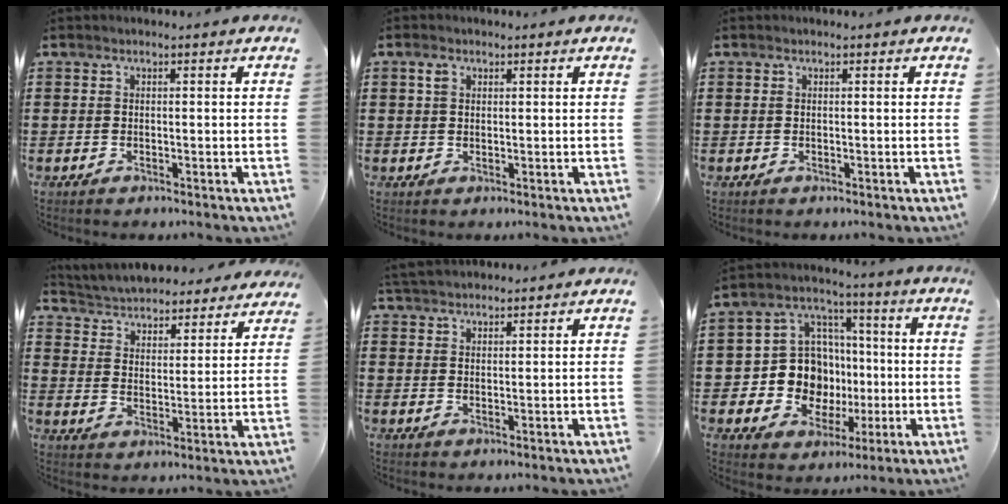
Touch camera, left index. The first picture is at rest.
{"total": 1.7, "force": [0.8, 1.0, 1.1], "torque": [-0.024, 0.007, 0.014]}
{"total": 0.0}
{"total": 4.2, "force": [4.1, 0.2, 0.0], "torque": [-0.023, -0.034, 0.066]}
{"total": 2.9, "force": [2.8, 0.5, 0.6], "torque": [-0.020, -0.001, 0.054]}
{"total": 10.6, "force": [-0.5, 10.1, 3.4], "torque": [-0.111, 0.004, 0.000]}